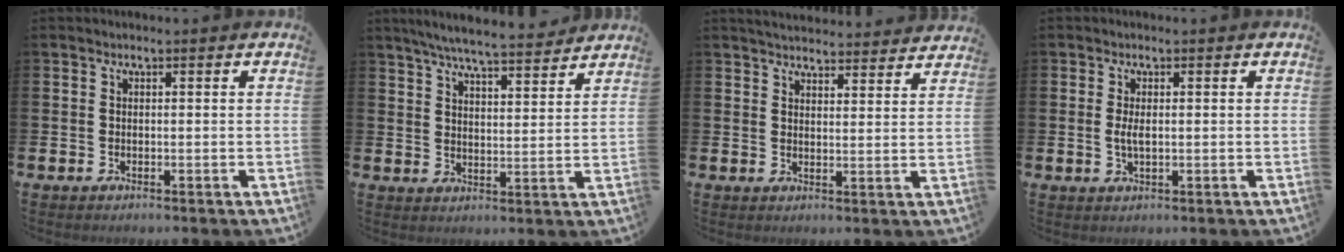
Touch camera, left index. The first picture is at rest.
{"total": 6.4, "force": [6.1, 0.2, 1.9], "torque": [-0.050, -0.037, 0.106]}
{"total": 4.4, "force": [4.4, 0.4, 0.3], "torque": [-0.012, -0.027, 0.079]}
{"total": 2.1, "force": [0.2, 0.8, 2.0], "torque": [-0.032, 0.000, 0.000]}